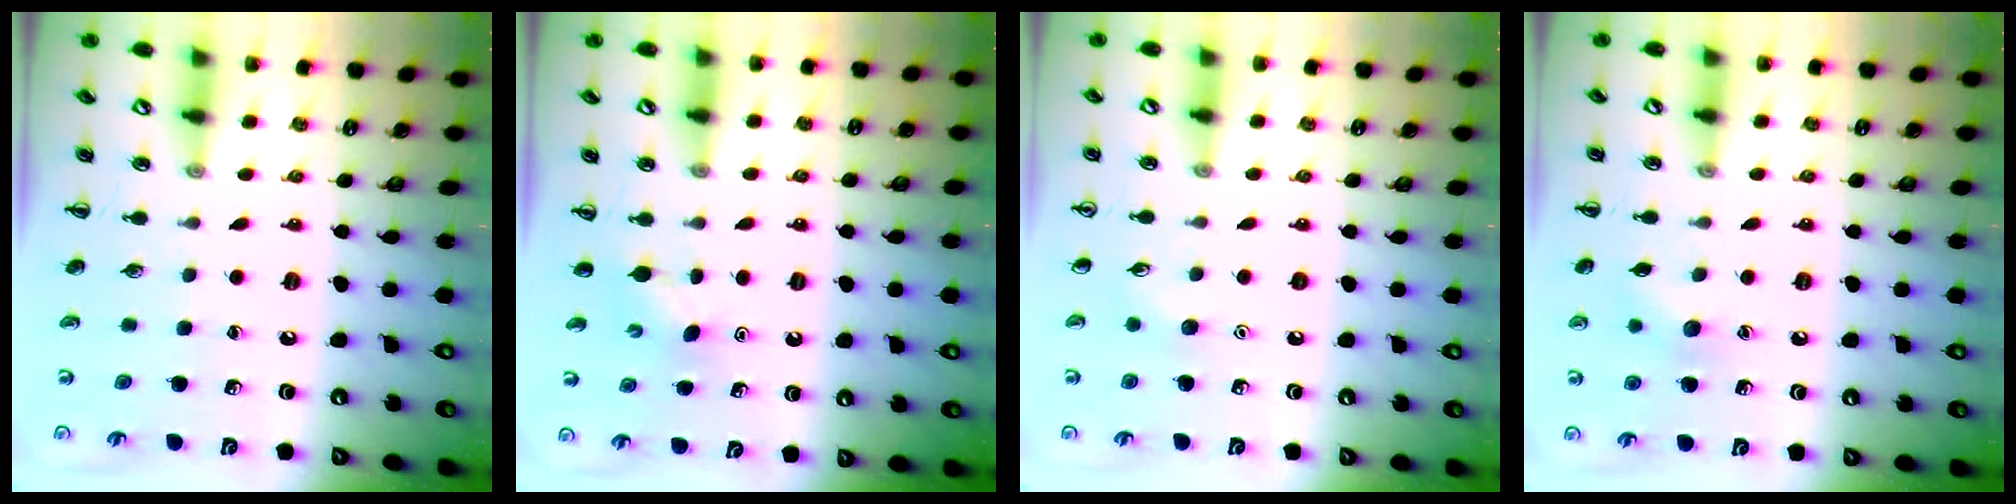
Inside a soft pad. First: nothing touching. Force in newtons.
{"total": 3.1, "press": 3.0, "slide": 0.7}
{"total": 3.9, "press": 3.8, "slide": 1.0}
{"total": 6.6, "press": 6.4, "slide": 1.5}